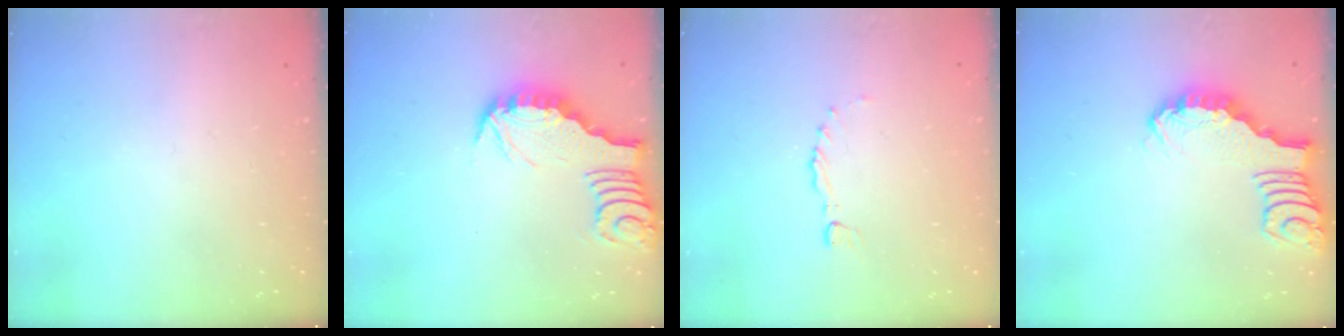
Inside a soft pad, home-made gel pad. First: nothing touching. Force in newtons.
{"total": 3.2, "press": 3.2, "slide": 0.4}
{"total": 0.0}
{"total": 2.8, "press": 2.7, "slide": 0.4}